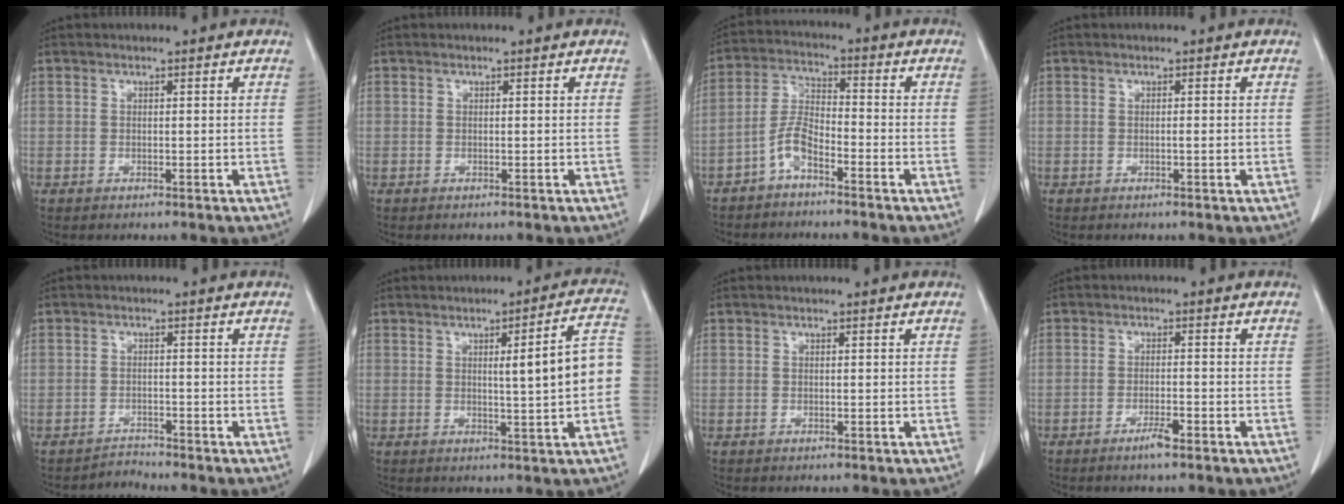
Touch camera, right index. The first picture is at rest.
{"total": 0.0}
{"total": 5.1, "force": [-3.4, 1.6, 3.5], "torque": [-0.080, 0.012, -0.070]}
{"total": 0.7, "force": [-0.2, 0.0, 0.6], "torque": [-0.008, 0.001, -0.002]}
{"total": 1.9, "force": [-1.6, 0.2, -1.1], "torque": [0.031, -0.007, -0.028]}
{"total": 9.3, "force": [-0.1, 0.1, 9.3], "torque": [-0.114, 0.016, -0.005]}
{"total": 0.0}
{"total": 2.5, "force": [-1.6, 0.1, 1.8], "torque": [-0.029, 0.001, -0.027]}